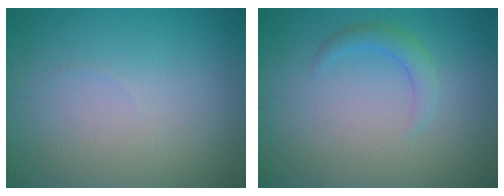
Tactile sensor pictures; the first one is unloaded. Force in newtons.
{"total": 1.8, "press": 1.8, "slide": 0.2}